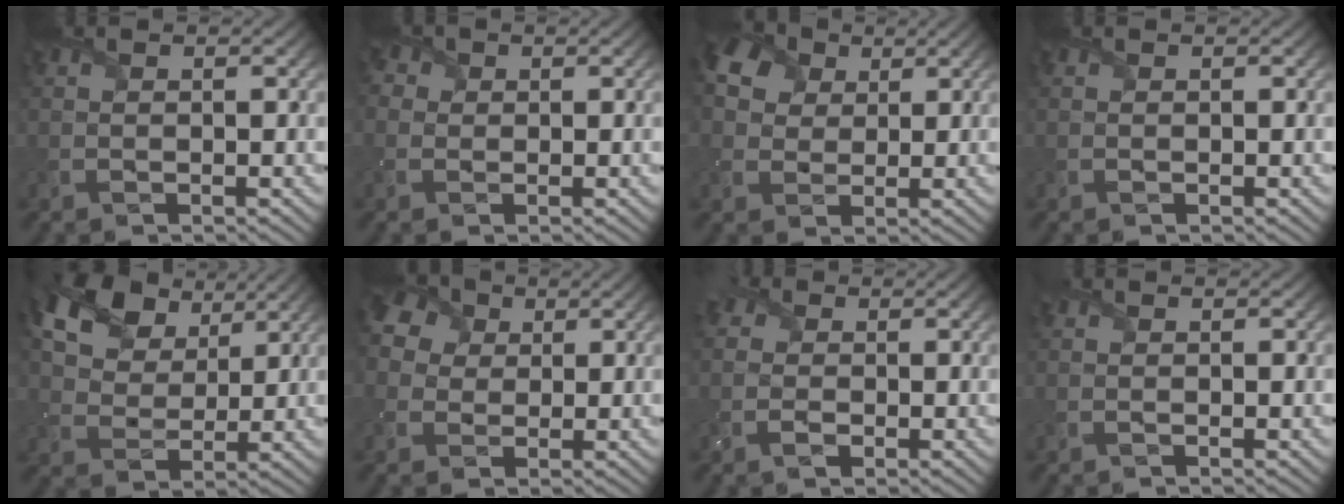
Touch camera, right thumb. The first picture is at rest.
{"total": 2.9, "force": [0.7, 2.6, 1.1], "torque": [-0.050, 0.009, 0.009]}
{"total": 9.0, "force": [4.2, 6.6, 4.4], "torque": [-0.138, 0.030, 0.065]}
{"total": 0.0}
{"total": 12.0, "force": [6.7, 7.5, 6.6], "torque": [-0.149, 0.022, 0.106]}
{"total": 6.8, "force": [2.5, 5.4, 3.3], "torque": [-0.099, 0.019, 0.037]}
{"total": 3.4, "force": [-0.3, 2.8, 1.9], "torque": [-0.043, 0.002, -0.012]}
{"total": 0.0}